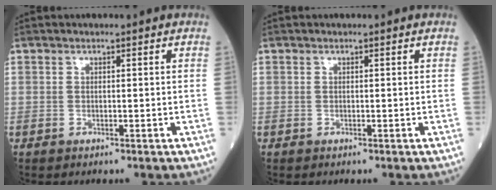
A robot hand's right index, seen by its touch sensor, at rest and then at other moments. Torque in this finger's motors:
{"motor_torque": [0.02, 0.01, 0.00, 0.00]}